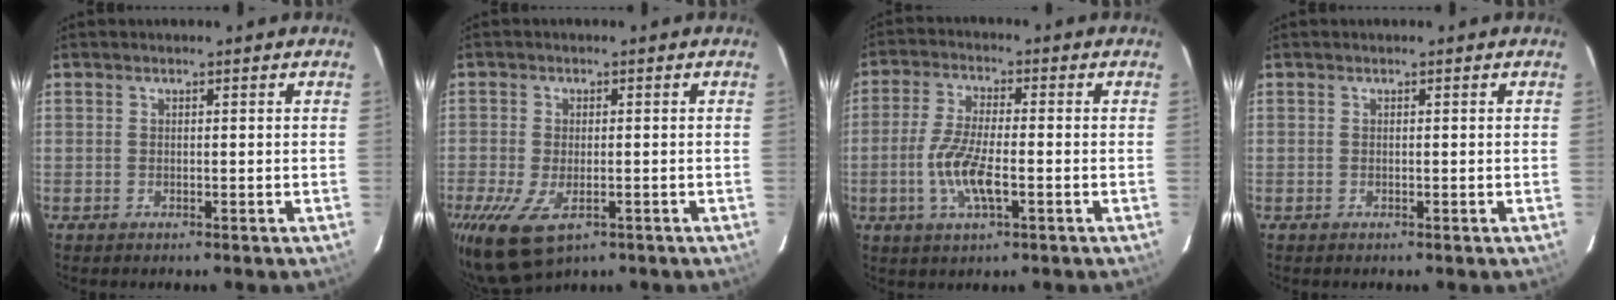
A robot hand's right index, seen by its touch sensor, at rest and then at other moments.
{"total": 7.7, "force": [-4.0, 3.8, 5.4], "torque": [-0.120, -0.028, -0.066]}
{"total": 8.6, "force": [-2.5, 2.1, 7.9], "torque": [-0.166, -0.005, -0.050]}
{"total": 0.0}